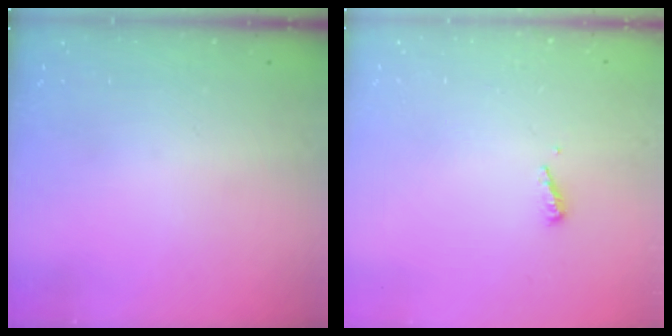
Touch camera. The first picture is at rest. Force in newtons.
{"total": 4.0, "press": 4.0, "slide": 0.4}